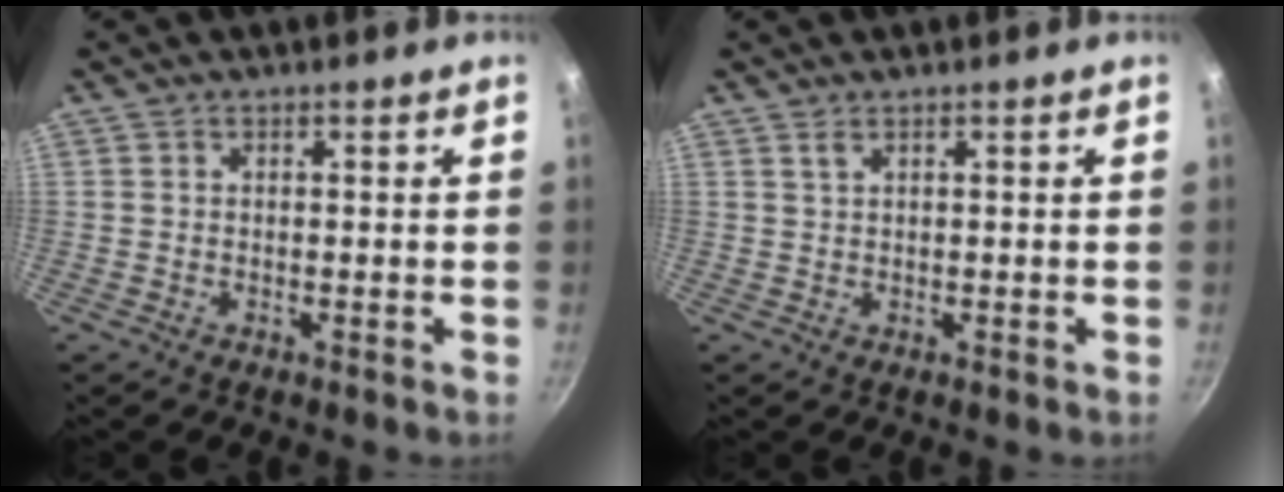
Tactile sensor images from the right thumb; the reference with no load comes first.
{"total": 0.8, "force": [0.6, 0.3, 0.4], "torque": [-0.010, -0.002, 0.015]}